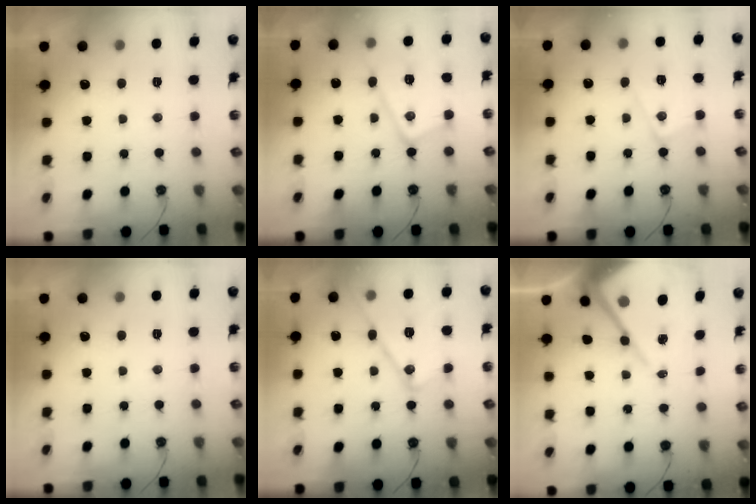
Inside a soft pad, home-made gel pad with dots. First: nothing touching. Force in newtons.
{"total": 15.0, "press": 14.9, "slide": 1.4}
{"total": 10.3, "press": 10.3, "slide": 0.6}
{"total": 0.0}
{"total": 15.9, "press": 15.9, "slide": 0.9}
{"total": 12.7, "press": 12.7, "slide": 1.0}